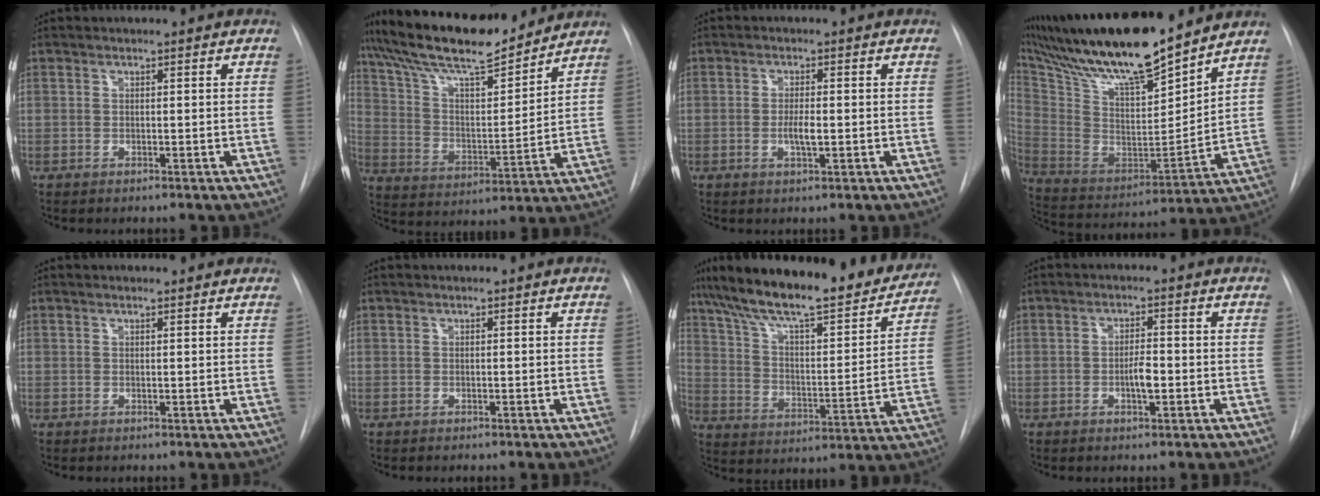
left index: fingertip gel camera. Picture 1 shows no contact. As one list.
[{"total": 18.0, "force": [15.6, 3.0, 8.4], "torque": [-0.153, 0.011, 0.268]}, {"total": 2.8, "force": [-0.5, 0.5, 2.7], "torque": [-0.053, -0.001, -0.008]}, {"total": 24.0, "force": [20.0, 3.1, 12.9], "torque": [-0.251, -0.002, 0.347]}, {"total": 1.3, "force": [1.2, 0.3, 0.5], "torque": [-0.013, 0.011, 0.013]}, {"total": 0.0}, {"total": 26.4, "force": [22.3, 5.1, 13.2], "torque": [-0.218, -0.010, 0.318]}, {"total": 3.1, "force": [-0.8, 0.9, 2.9], "torque": [-0.049, 0.002, -0.013]}]